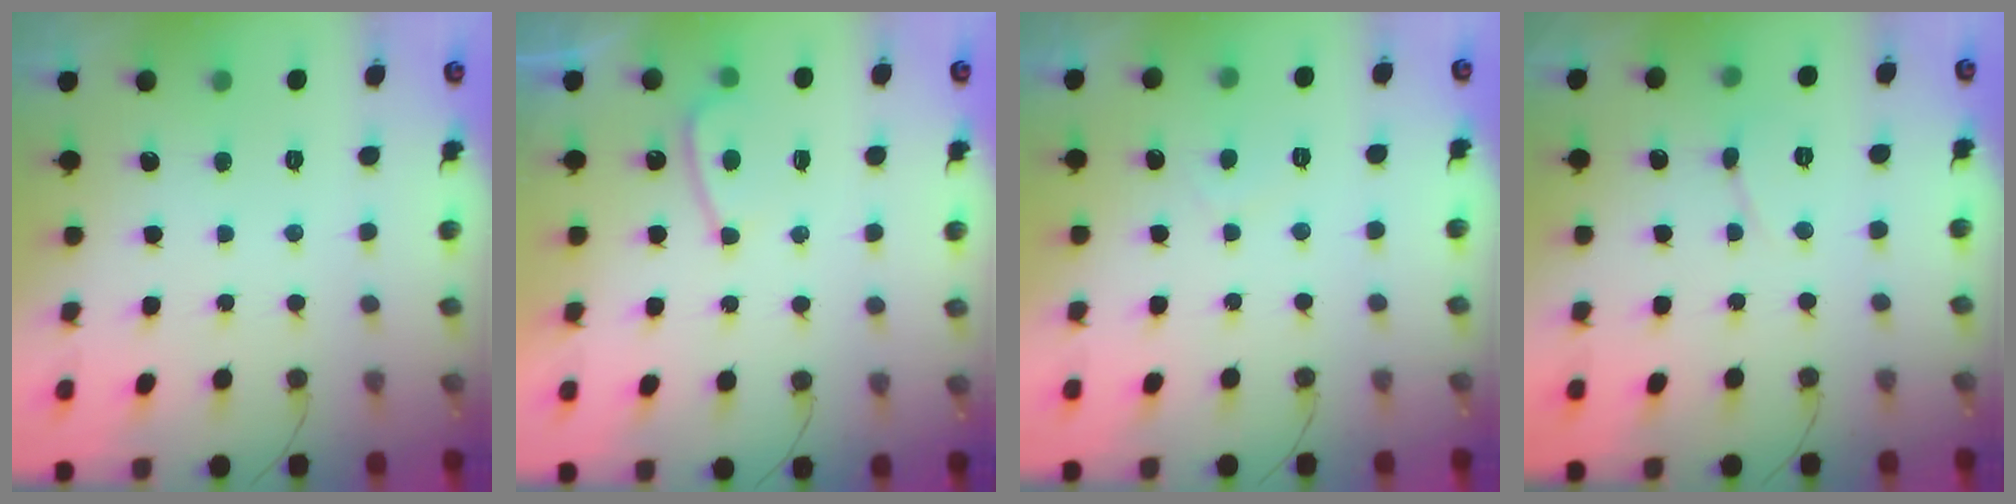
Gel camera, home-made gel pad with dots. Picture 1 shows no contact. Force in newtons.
{"total": 4.2, "press": 4.1, "slide": 1.0}
{"total": 1.1, "press": 0.9, "slide": 0.6}
{"total": 3.6, "press": 3.6, "slide": 0.3}